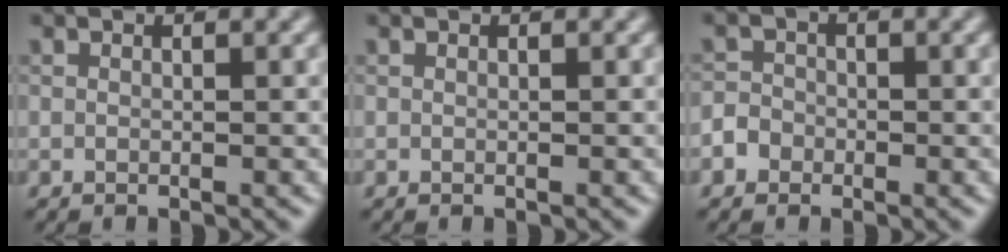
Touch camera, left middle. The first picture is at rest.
{"total": 0.0}
{"total": 2.0, "force": [-1.0, 1.7, 0.5], "torque": [0.006, 0.004, -0.024]}